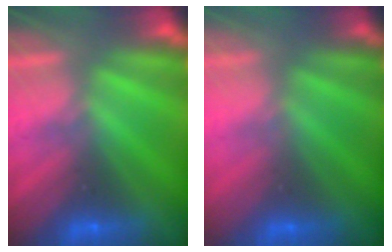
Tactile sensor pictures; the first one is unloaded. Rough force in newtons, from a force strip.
{"total": 2.4}